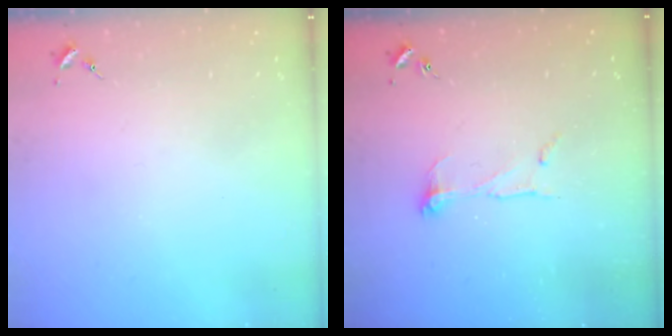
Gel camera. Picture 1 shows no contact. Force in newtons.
{"total": 6.9, "press": 6.9, "slide": 0.2}